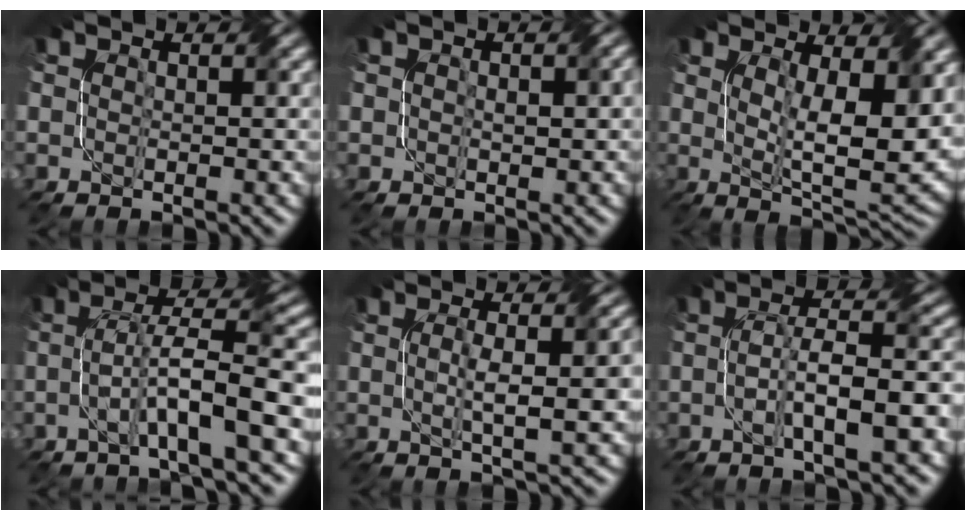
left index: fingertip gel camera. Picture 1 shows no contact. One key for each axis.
{"total": 1.5, "fx": 0.2, "fy": 0.8, "fz": 1.2, "tx": -0.016, "ty": 0.002, "tz": 0.006}
{"total": 9.8, "fx": 1.9, "fy": 3.4, "fz": 9.1, "tx": -0.146, "ty": -0.013, "tz": 0.036}
{"total": 7.3, "fx": -1.7, "fy": 0.8, "fz": 7.0, "tx": -0.122, "ty": 0.021, "tz": -0.038}
{"total": 4.8, "fx": -0.1, "fy": 1.0, "fz": 4.7, "tx": -0.067, "ty": 0.006, "tz": -0.003}
{"total": 6.8, "fx": -2.0, "fy": 1.3, "fz": 6.3, "tx": -0.104, "ty": 0.014, "tz": -0.034}